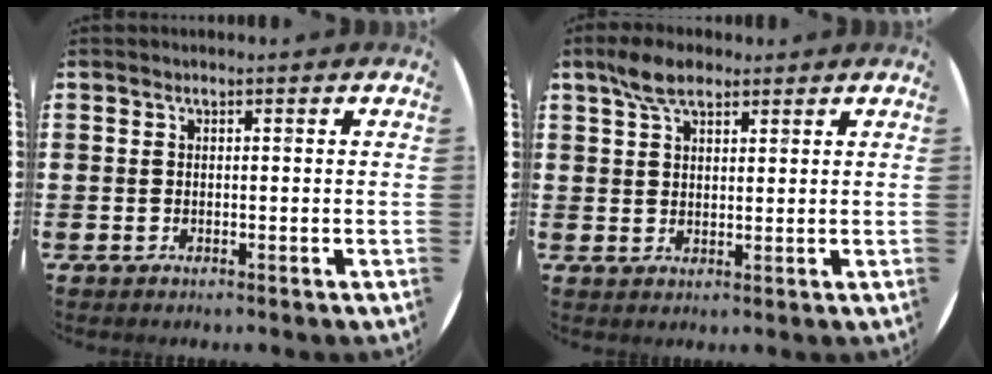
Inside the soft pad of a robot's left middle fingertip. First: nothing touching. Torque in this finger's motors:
{"motor_torque": [0.81, -0.80, 0.08, 0.02]}